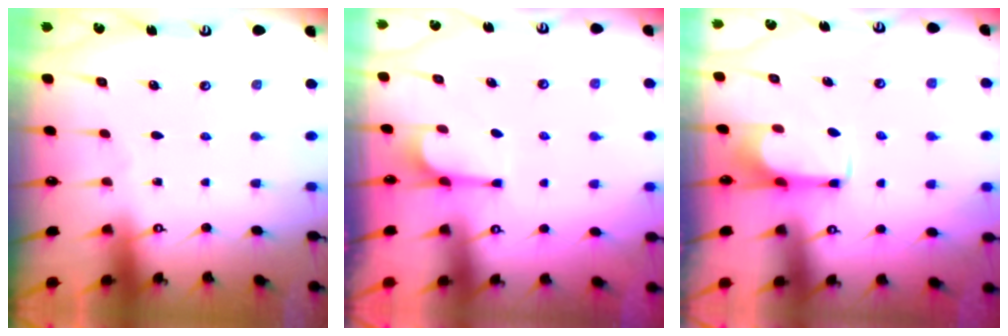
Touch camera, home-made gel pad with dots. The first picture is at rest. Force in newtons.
{"total": 0.8, "press": 0.5, "slide": 0.7}
{"total": 1.7, "press": 1.7, "slide": 0.4}